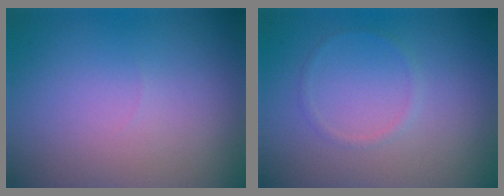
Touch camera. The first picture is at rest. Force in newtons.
{"total": 0.7, "press": 0.7, "slide": 0.1}